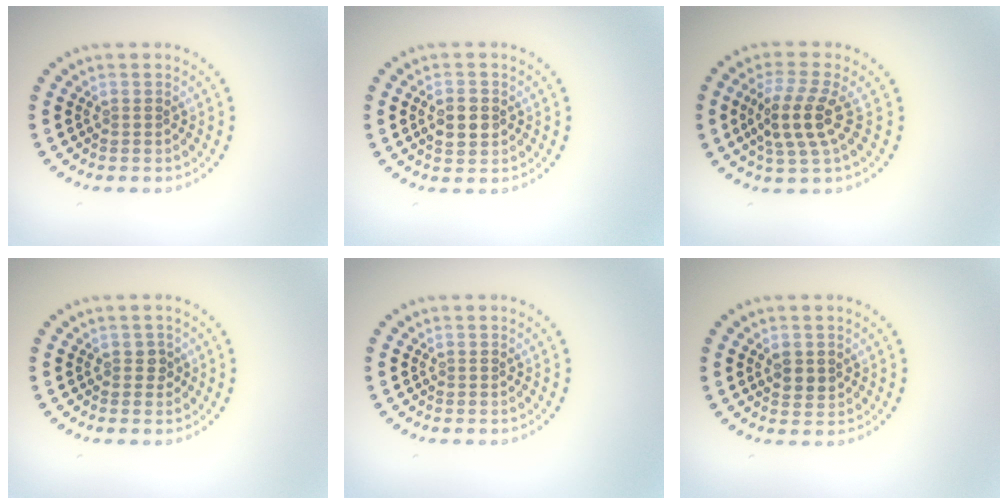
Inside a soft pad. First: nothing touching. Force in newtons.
{"total": 2.3, "press": 2.3, "slide": 0.2}
{"total": 3.9, "press": 3.4, "slide": 1.8}
{"total": 0.9, "press": 0.9, "slide": 0.3}
{"total": 0.0}
{"total": 1.8, "press": 1.7, "slide": 0.4}